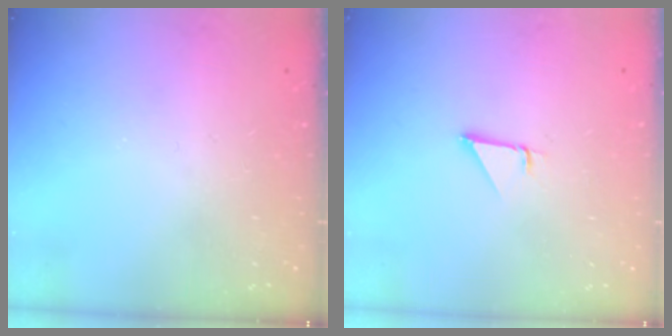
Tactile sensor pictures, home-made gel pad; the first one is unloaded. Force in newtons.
{"total": 0.9, "press": 0.9, "slide": 0.1}